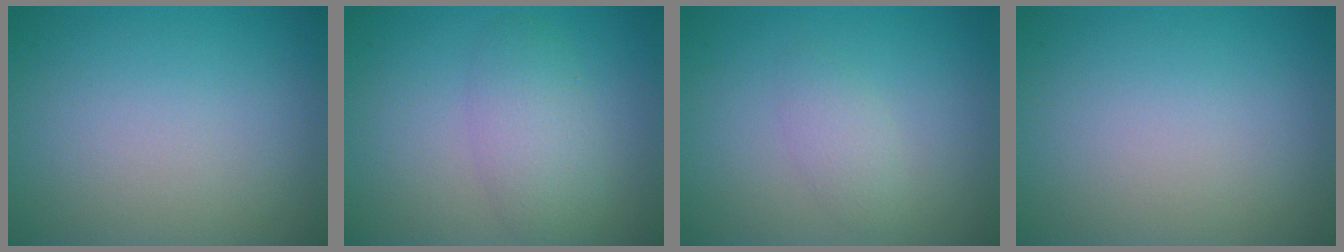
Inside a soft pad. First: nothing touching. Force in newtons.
{"total": 3.5, "press": 3.5, "slide": 0.2}
{"total": 1.7, "press": 1.7, "slide": 0.1}
{"total": 0.0}